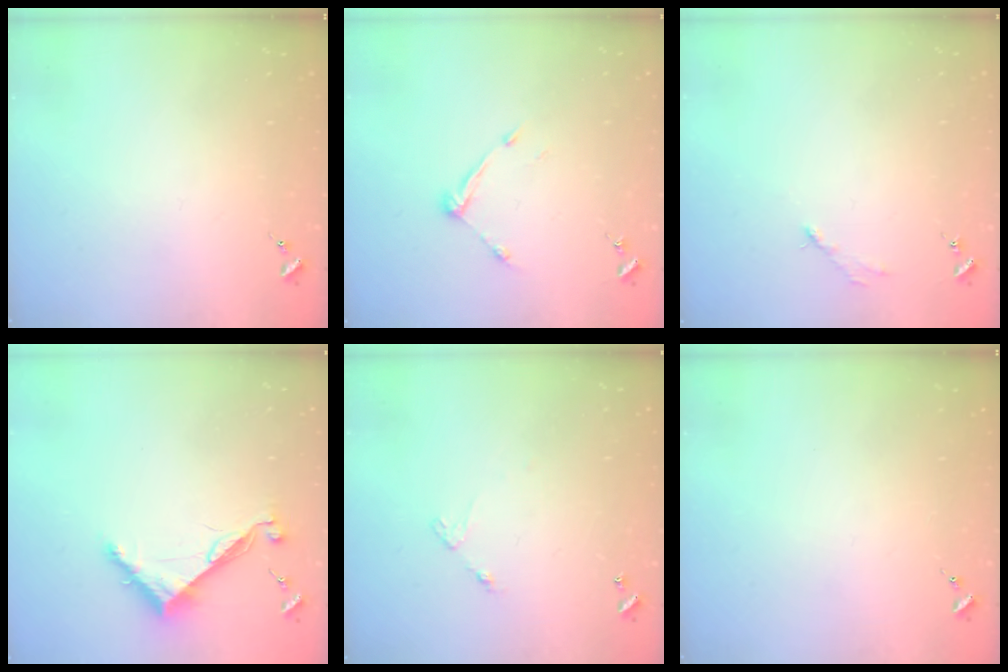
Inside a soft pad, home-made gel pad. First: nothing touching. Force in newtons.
{"total": 7.3, "press": 7.3, "slide": 0.5}
{"total": 2.6, "press": 2.6, "slide": 0.3}
{"total": 8.2, "press": 8.2, "slide": 0.2}
{"total": 4.9, "press": 4.8, "slide": 0.3}
{"total": 0.0}